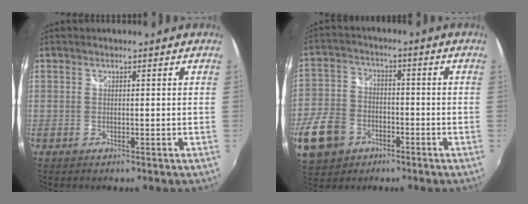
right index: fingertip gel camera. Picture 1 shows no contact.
{"total": 13.1, "force": [-5.9, 9.8, 6.3], "torque": [-0.172, 0.009, -0.107]}